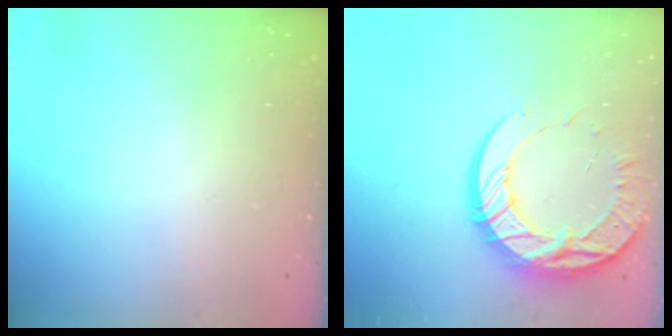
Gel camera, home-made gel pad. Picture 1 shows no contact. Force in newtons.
{"total": 17.9, "press": 17.8, "slide": 1.6}